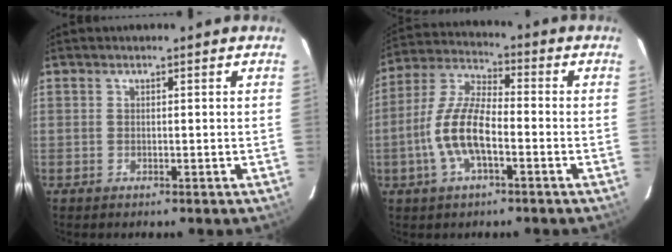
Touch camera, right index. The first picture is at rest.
{"total": 11.5, "force": [-3.6, 4.1, 10.1], "torque": [-0.216, 0.003, -0.072]}